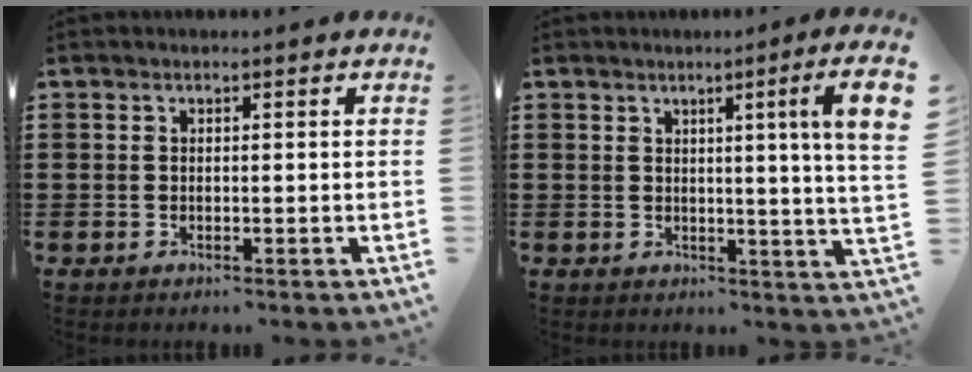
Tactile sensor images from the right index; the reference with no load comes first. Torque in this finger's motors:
{"motor_torque": [0.42, 0.02, 0.69, 0.08]}